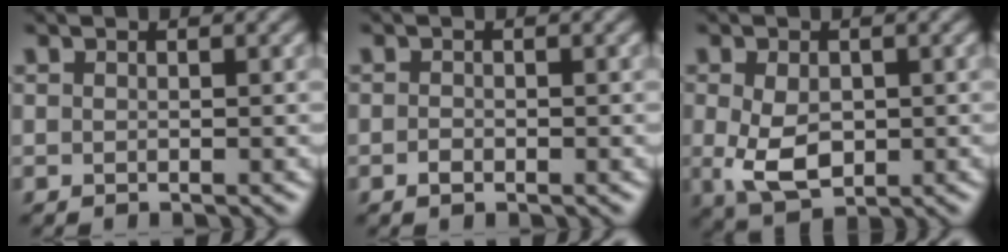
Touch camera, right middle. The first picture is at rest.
{"total": 0.8, "force": [-0.4, 0.5, 0.6], "torque": [-0.013, 0.000, -0.008]}
{"total": 4.7, "force": [-0.4, 3.0, 3.6], "torque": [-0.078, -0.009, -0.003]}